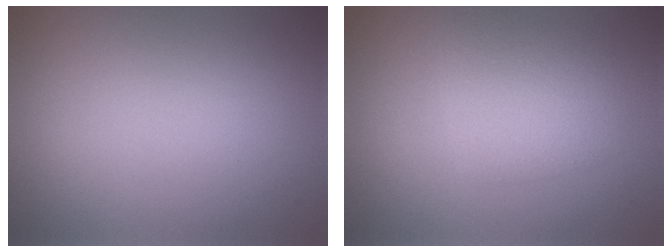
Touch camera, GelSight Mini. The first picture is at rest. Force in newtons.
{"total": 2.9, "press": 2.9, "slide": 0.0}